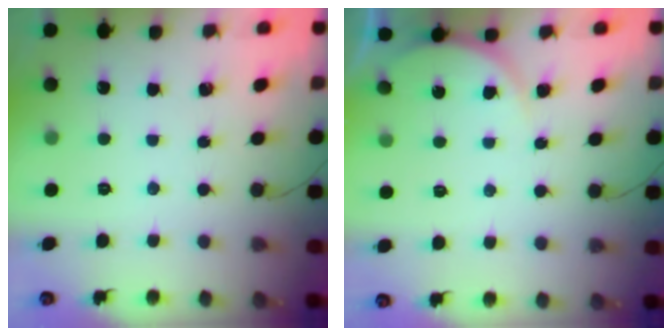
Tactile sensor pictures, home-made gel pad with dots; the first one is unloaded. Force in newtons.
{"total": 5.5, "press": 5.5, "slide": 0.3}